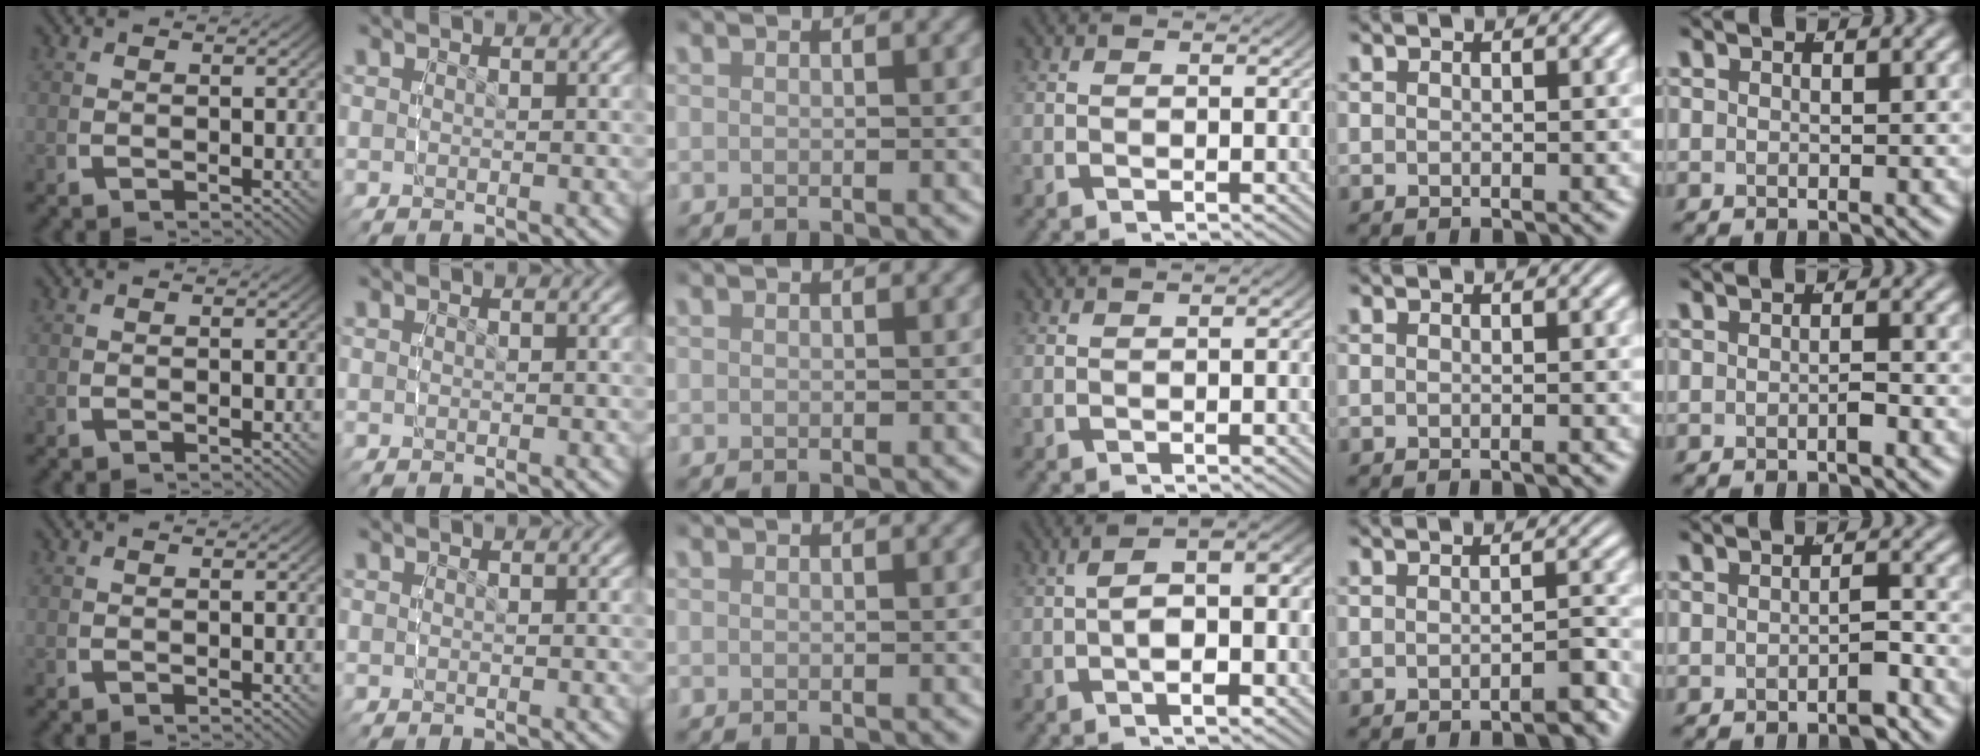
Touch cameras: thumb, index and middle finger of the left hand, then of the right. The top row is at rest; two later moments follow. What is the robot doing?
{"motion": "lift_and_place", "object": "sponge"}